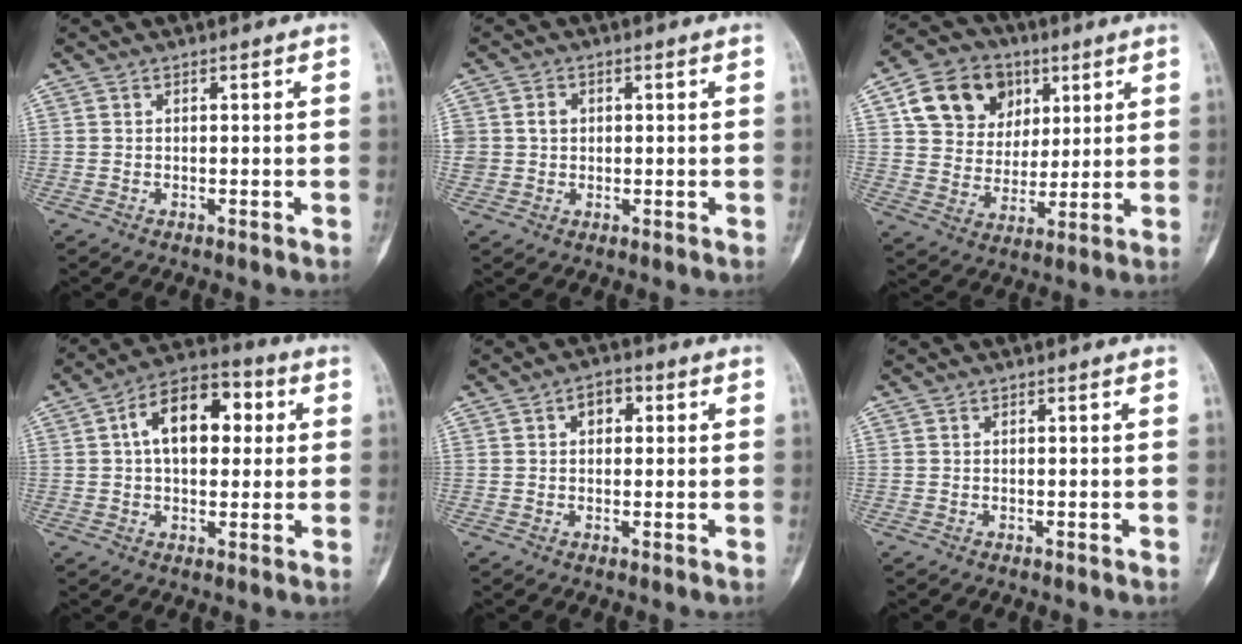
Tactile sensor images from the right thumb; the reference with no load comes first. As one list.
[{"total": 4.1, "force": [0.6, 3.7, 1.8], "torque": [-0.022, 0.003, 0.014]}, {"total": 14.7, "force": [6.0, 11.7, 6.4], "torque": [-0.074, -0.009, 0.105]}, {"total": 13.7, "force": [2.7, 8.2, 10.6], "torque": [-0.143, 0.025, 0.034]}, {"total": 4.0, "force": [1.1, 2.8, 2.7], "torque": [-0.025, 0.010, 0.011]}, {"total": 0.0}]